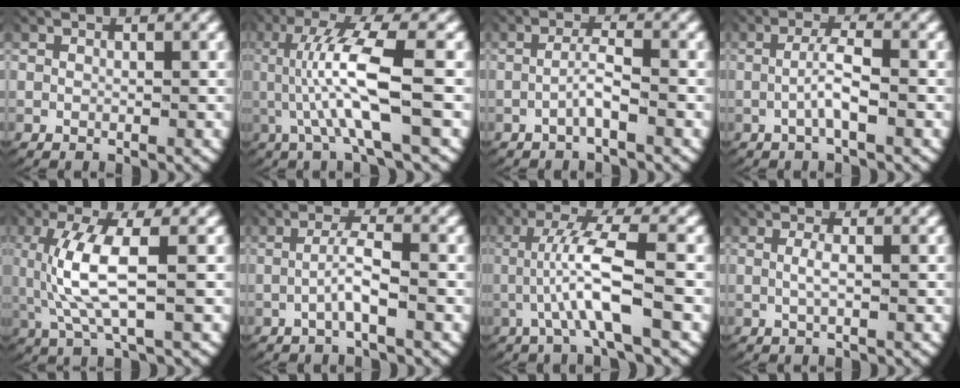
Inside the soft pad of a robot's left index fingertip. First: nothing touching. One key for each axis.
{"total": 7.3, "fx": 0.6, "fy": 1.6, "fz": 7.1, "tx": -0.135, "ty": 0.007, "tz": 0.007}
{"total": 2.1, "fx": -1.3, "fy": 0.1, "fz": 1.6, "tx": -0.037, "ty": -0.002, "tz": -0.023}
{"total": 2.8, "fx": -0.9, "fy": 0.5, "fz": 2.6, "tx": -0.053, "ty": -0.002, "tz": -0.016}
{"total": 5.8, "fx": 0.4, "fy": 1.7, "fz": 5.6, "tx": -0.126, "ty": -0.003, "tz": 0.015}
{"total": 2.7, "fx": -1.1, "fy": 0.4, "fz": 2.4, "tx": -0.051, "ty": -0.001, "tz": -0.020}
{"total": 5.6, "fx": 0.3, "fy": 1.1, "fz": 5.5, "tx": -0.102, "ty": 0.006, "tz": -0.001}
{"total": 1.3, "fx": -0.2, "fy": 0.1, "fz": 1.3, "tx": -0.036, "ty": -0.006, "tz": -0.001}